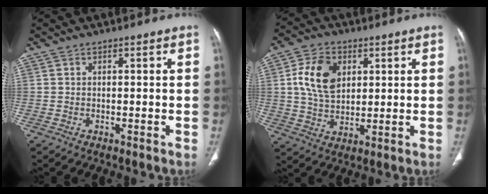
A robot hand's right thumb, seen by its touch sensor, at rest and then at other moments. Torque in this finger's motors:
{"motor_torque": [0.02, 0.02, 0.73, 0.48, 0.10]}